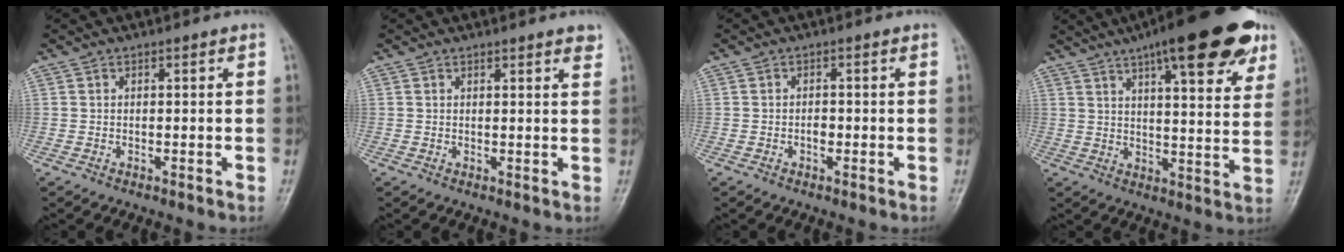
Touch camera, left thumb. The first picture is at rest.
{"total": 3.1, "force": [2.5, 0.6, 1.7], "torque": [-0.012, -0.008, 0.027]}
{"total": 1.2, "force": [-0.3, 0.8, 0.8], "torque": [-0.009, 0.002, -0.007]}
{"total": 22.1, "force": [13.3, 6.1, 16.5], "torque": [-0.208, -0.022, 0.177]}